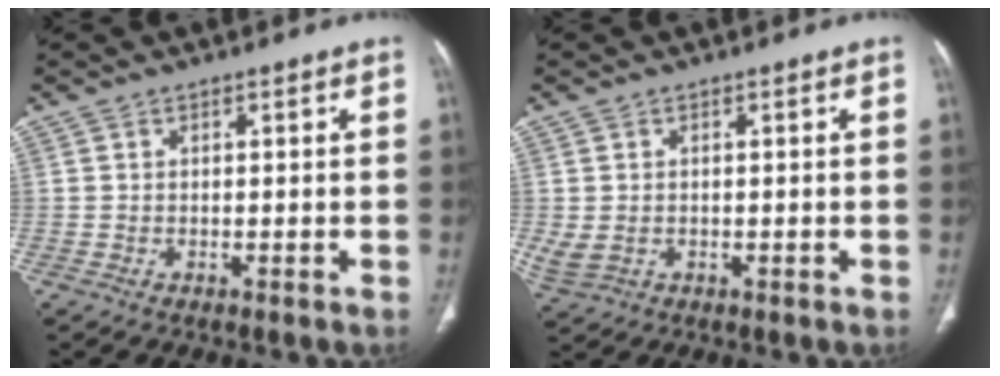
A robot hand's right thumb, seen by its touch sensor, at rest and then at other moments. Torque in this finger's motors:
{"motor_torque": [3.39, 1.12, 0.71, -1.11, 0.13]}